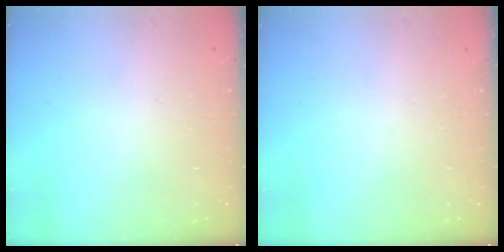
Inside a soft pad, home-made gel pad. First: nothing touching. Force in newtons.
{"total": 0.0}